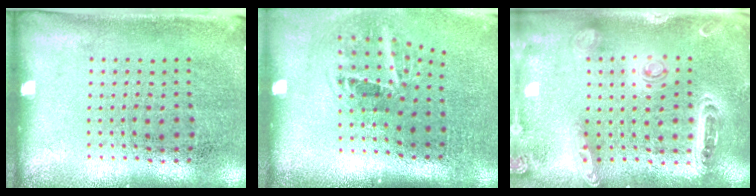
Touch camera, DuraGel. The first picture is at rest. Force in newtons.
{"total": 2.0, "press": 1.2, "slide": 1.6}
{"total": 1.4, "press": 1.4, "slide": 0.0}